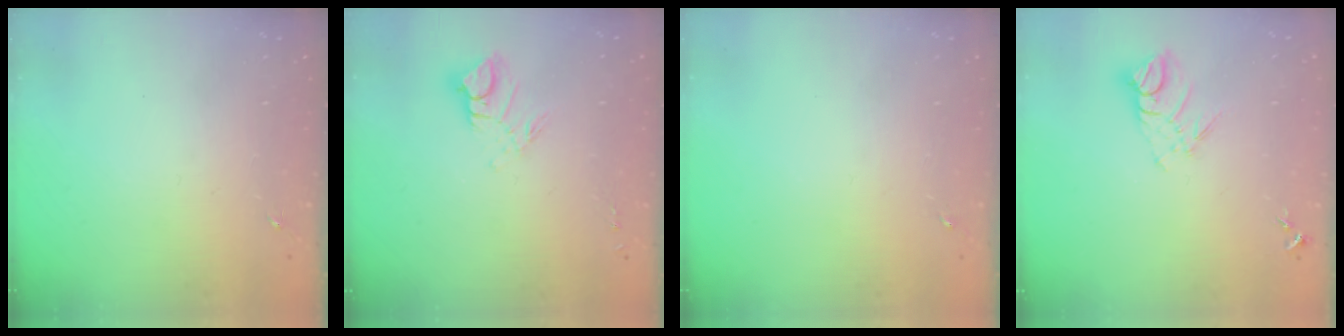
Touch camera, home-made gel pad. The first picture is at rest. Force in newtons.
{"total": 8.6, "press": 8.6, "slide": 0.9}
{"total": 0.0}
{"total": 7.9, "press": 7.9, "slide": 0.5}